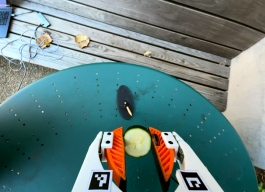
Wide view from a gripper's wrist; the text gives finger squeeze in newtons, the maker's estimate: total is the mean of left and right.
{"total": 11.6, "left": 11.6, "right": 11.7}